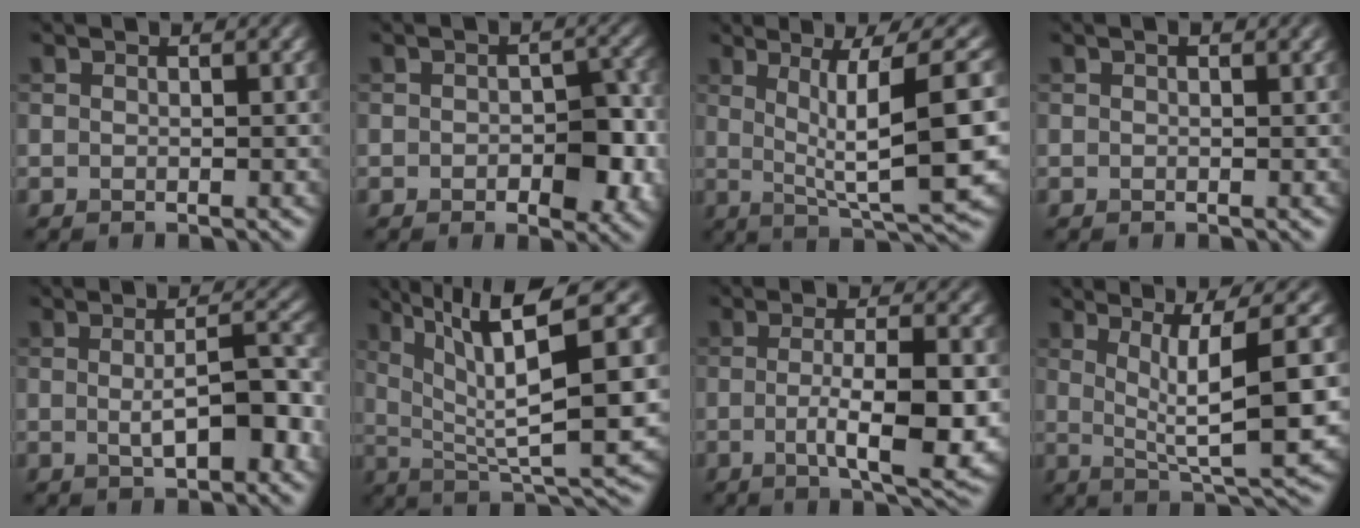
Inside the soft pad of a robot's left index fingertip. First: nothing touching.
{"total": 5.2, "force": [-1.1, 2.9, 4.1], "torque": [-0.041, -0.004, -0.016]}
{"total": 10.3, "force": [1.4, 1.9, 10.0], "torque": [-0.143, 0.008, 0.027]}
{"total": 0.9, "force": [0.4, 0.4, 0.7], "torque": [-0.011, 0.004, 0.006]}
{"total": 4.8, "force": [-0.4, 1.4, 4.5], "torque": [-0.077, -0.004, -0.005]}
{"total": 11.2, "force": [3.6, 2.3, 10.3], "torque": [-0.172, 0.012, 0.071]}
{"total": 7.2, "force": [-1.0, 1.8, 6.9], "torque": [-0.110, -0.010, -0.010]}
{"total": 8.7, "force": [1.2, 1.7, 8.5], "torque": [-0.125, 0.002, 0.023]}